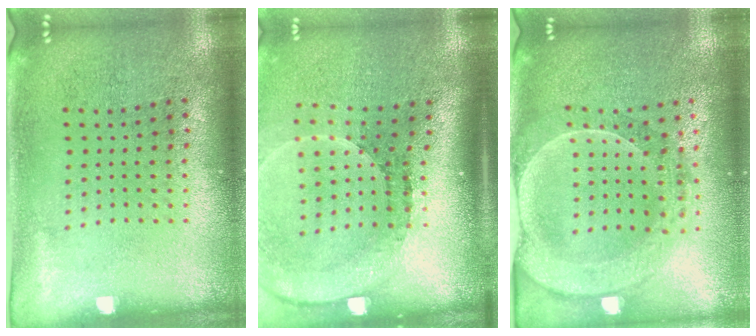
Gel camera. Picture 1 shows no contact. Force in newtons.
{"total": 2.7, "press": 1.8, "slide": 1.9}
{"total": 2.3, "press": 2.1, "slide": 0.9}